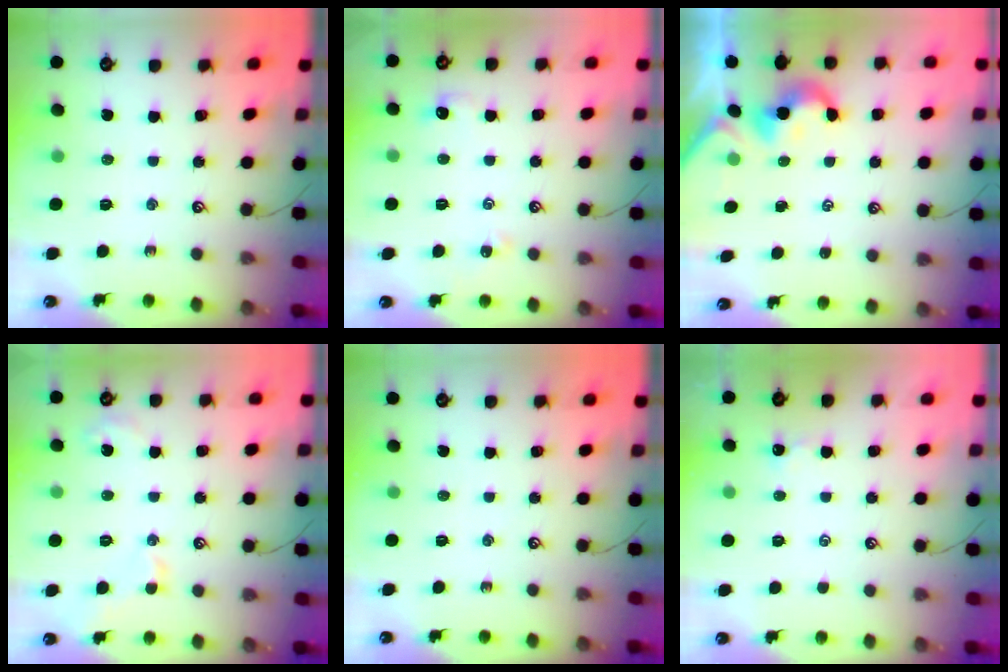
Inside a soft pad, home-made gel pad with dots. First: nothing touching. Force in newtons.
{"total": 2.2, "press": 2.1, "slide": 0.6}
{"total": 1.9, "press": 1.9, "slide": 0.5}
{"total": 2.1, "press": 2.0, "slide": 0.6}
{"total": 0.0}
{"total": 2.0, "press": 2.0, "slide": 0.2}